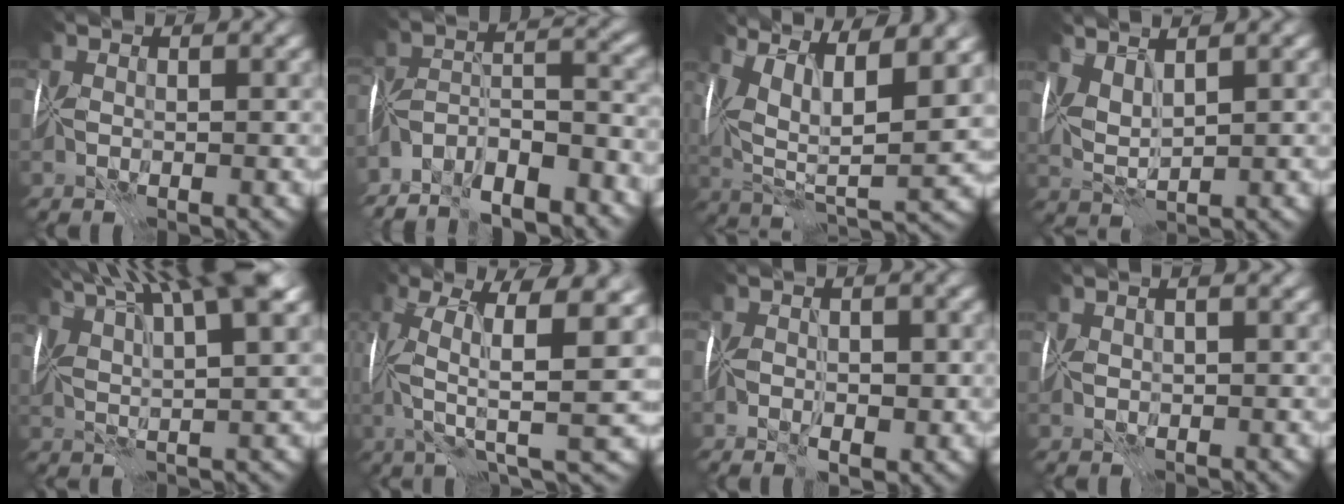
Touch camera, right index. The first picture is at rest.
{"total": 8.6, "force": [-7.4, 2.2, 3.7], "torque": [-0.054, 0.005, -0.131]}
{"total": 11.2, "force": [5.4, 4.0, 9.0], "torque": [-0.155, 0.007, 0.096]}
{"total": 2.5, "force": [1.7, 0.4, 1.8], "torque": [-0.046, 0.003, 0.038]}
{"total": 11.4, "force": [7.2, 2.3, 8.6], "torque": [-0.132, 0.028, 0.091]}
{"total": 9.4, "force": [1.4, 2.0, 9.1], "torque": [-0.170, 0.001, 0.022]}
{"total": 2.3, "force": [-0.9, 1.1, 1.7], "torque": [-0.025, -0.007, -0.015]}
{"total": 2.0, "force": [1.1, 0.6, 1.6], "torque": [-0.025, 0.008, 0.020]}